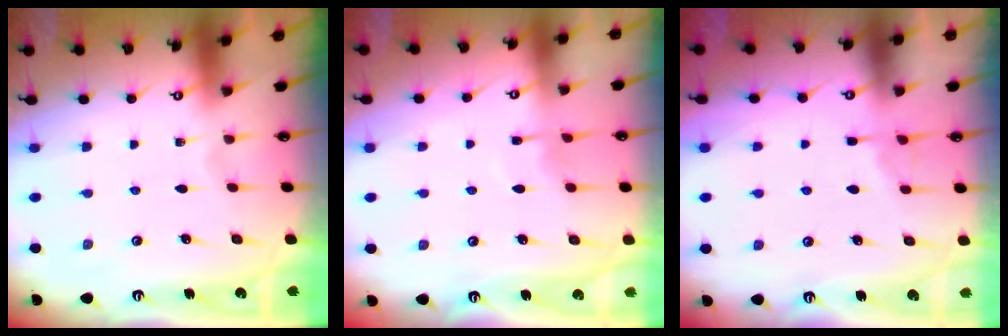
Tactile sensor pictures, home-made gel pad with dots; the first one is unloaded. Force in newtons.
{"total": 4.7, "press": 4.6, "slide": 0.7}
{"total": 3.6, "press": 3.6, "slide": 0.5}